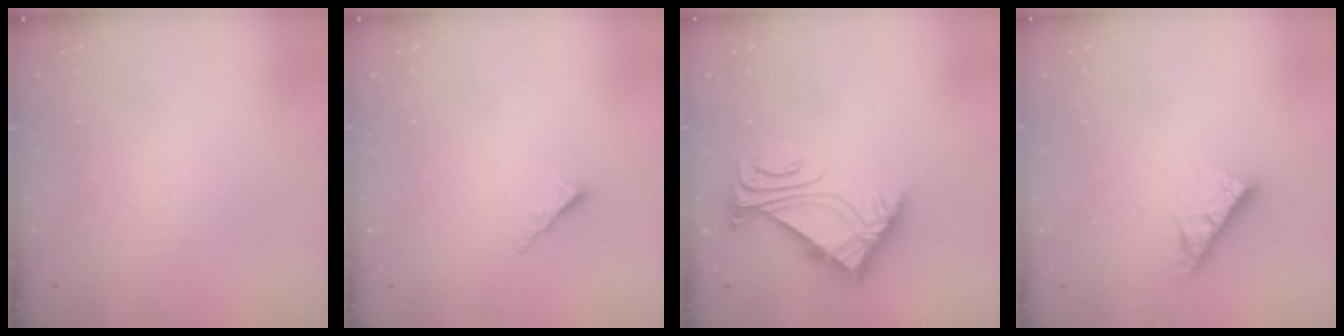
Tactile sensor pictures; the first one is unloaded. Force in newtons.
{"total": 1.7, "press": 1.7, "slide": 0.3}
{"total": 5.6, "press": 5.5, "slide": 1.0}
{"total": 7.8, "press": 7.7, "slide": 0.8}